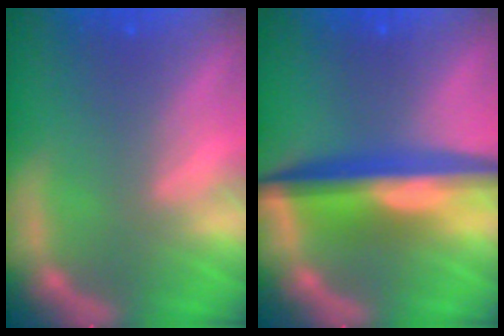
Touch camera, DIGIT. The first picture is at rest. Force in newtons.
{"total": 8.1}